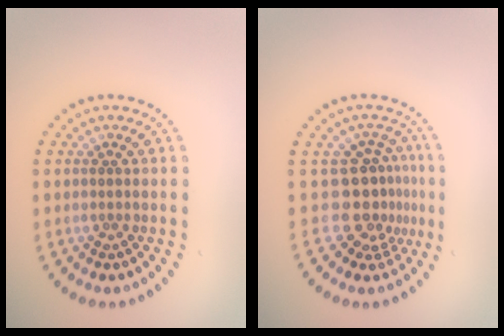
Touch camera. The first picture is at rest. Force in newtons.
{"total": 3.9, "press": 2.6, "slide": 2.9}